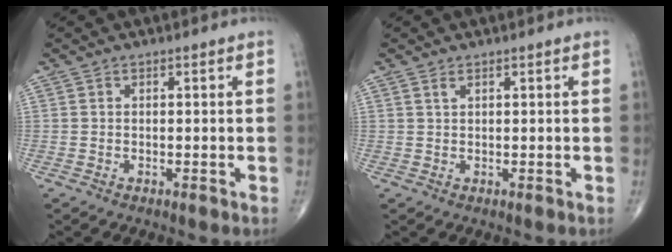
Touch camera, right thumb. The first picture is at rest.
{"total": 0.8, "force": [0.6, 0.3, 0.5], "torque": [-0.012, 0.003, 0.014]}